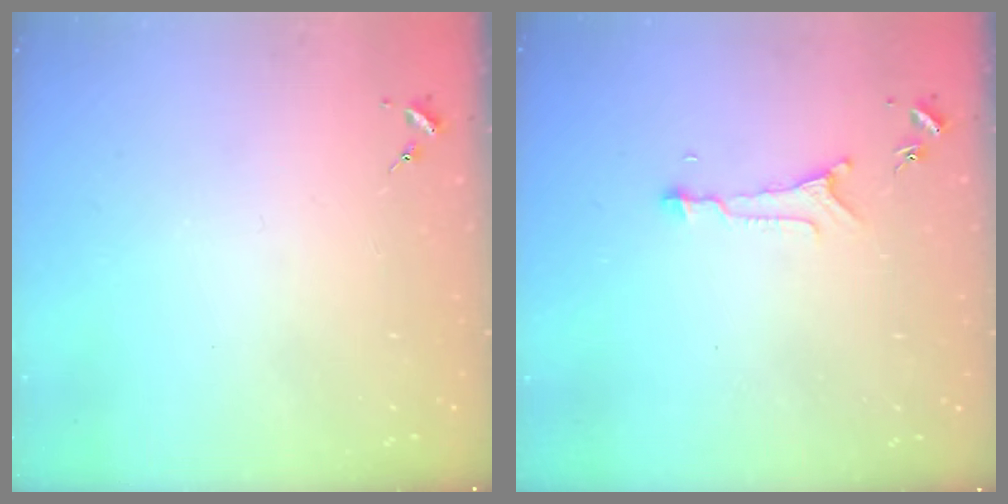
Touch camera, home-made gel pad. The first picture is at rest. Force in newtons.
{"total": 5.6, "press": 5.6, "slide": 0.4}